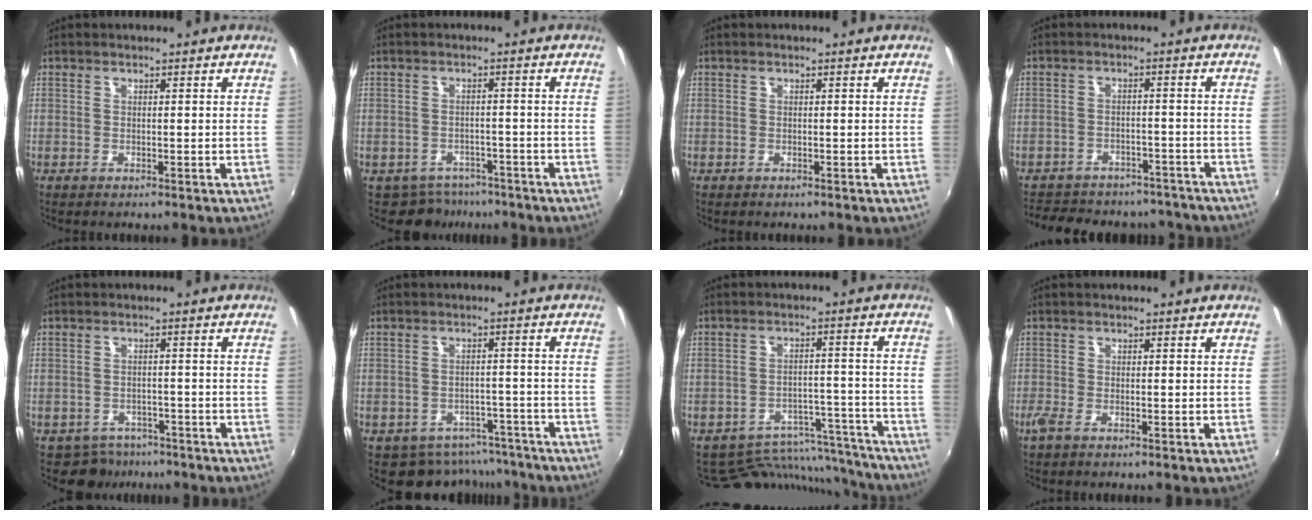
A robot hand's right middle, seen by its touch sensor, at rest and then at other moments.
{"total": 5.5, "force": [-4.4, 3.3, 0.4], "torque": [-0.017, 0.004, -0.063]}
{"total": 0.0}
{"total": 17.8, "force": [-15.1, 7.4, 5.9], "torque": [-0.132, 0.018, -0.189]}
{"total": 4.9, "force": [-3.8, 3.1, 0.3], "torque": [-0.017, 0.001, -0.056]}
{"total": 9.5, "force": [-7.5, 5.6, 1.6], "torque": [-0.038, 0.012, -0.085]}
{"total": 13.9, "force": [-13.1, 4.2, 1.9], "torque": [-0.031, 0.029, -0.170]}
{"total": 1.8, "force": [-1.1, 0.4, 1.4], "torque": [-0.031, -0.008, -0.021]}